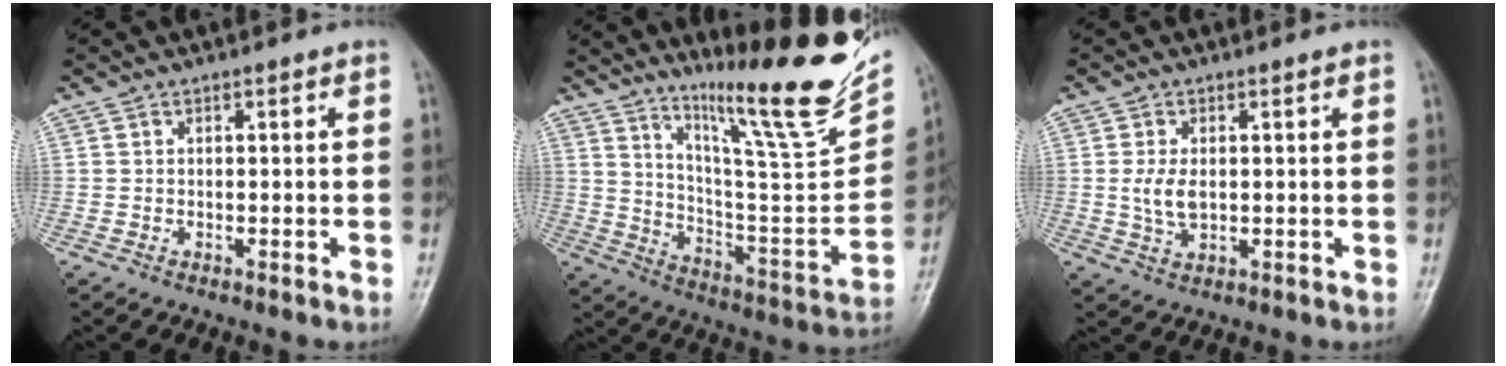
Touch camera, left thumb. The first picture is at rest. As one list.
[{"total": 22.8, "force": [16.9, 2.5, 15.1], "torque": [-0.207, -0.110, 0.271]}, {"total": 4.5, "force": [0.4, 2.5, 3.7], "torque": [-0.076, -0.007, 0.012]}]